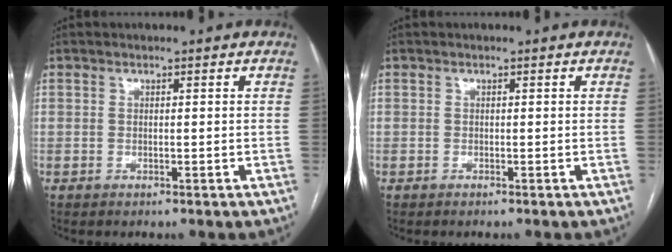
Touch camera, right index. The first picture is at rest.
{"total": 0.0}